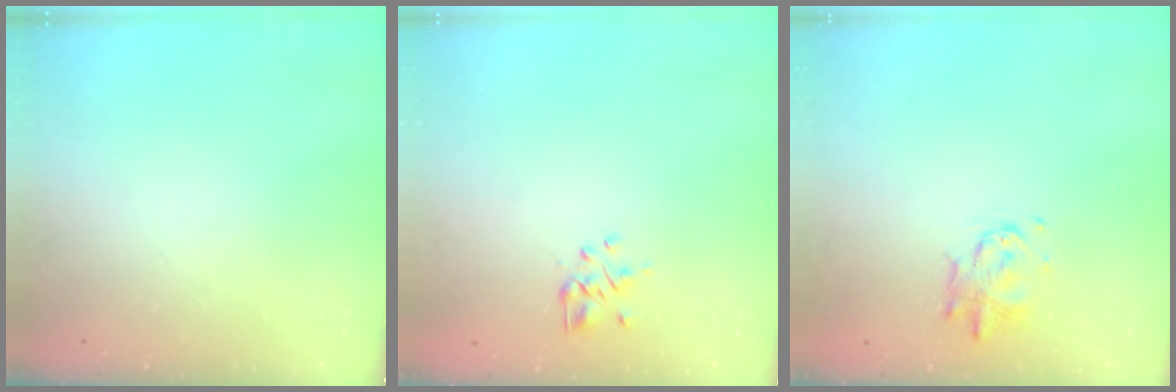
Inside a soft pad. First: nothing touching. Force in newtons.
{"total": 2.2, "press": 2.0, "slide": 1.0}
{"total": 4.2, "press": 4.1, "slide": 0.7}